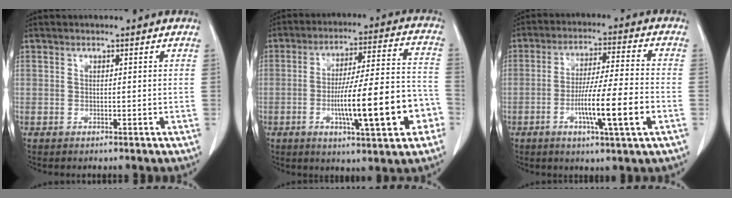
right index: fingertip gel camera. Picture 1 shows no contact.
{"total": 16.6, "force": [-5.1, 2.4, 15.6], "torque": [-0.245, 0.018, -0.068]}
{"total": 11.4, "force": [-3.6, 0.0, 10.8], "torque": [-0.188, -0.006, -0.062]}